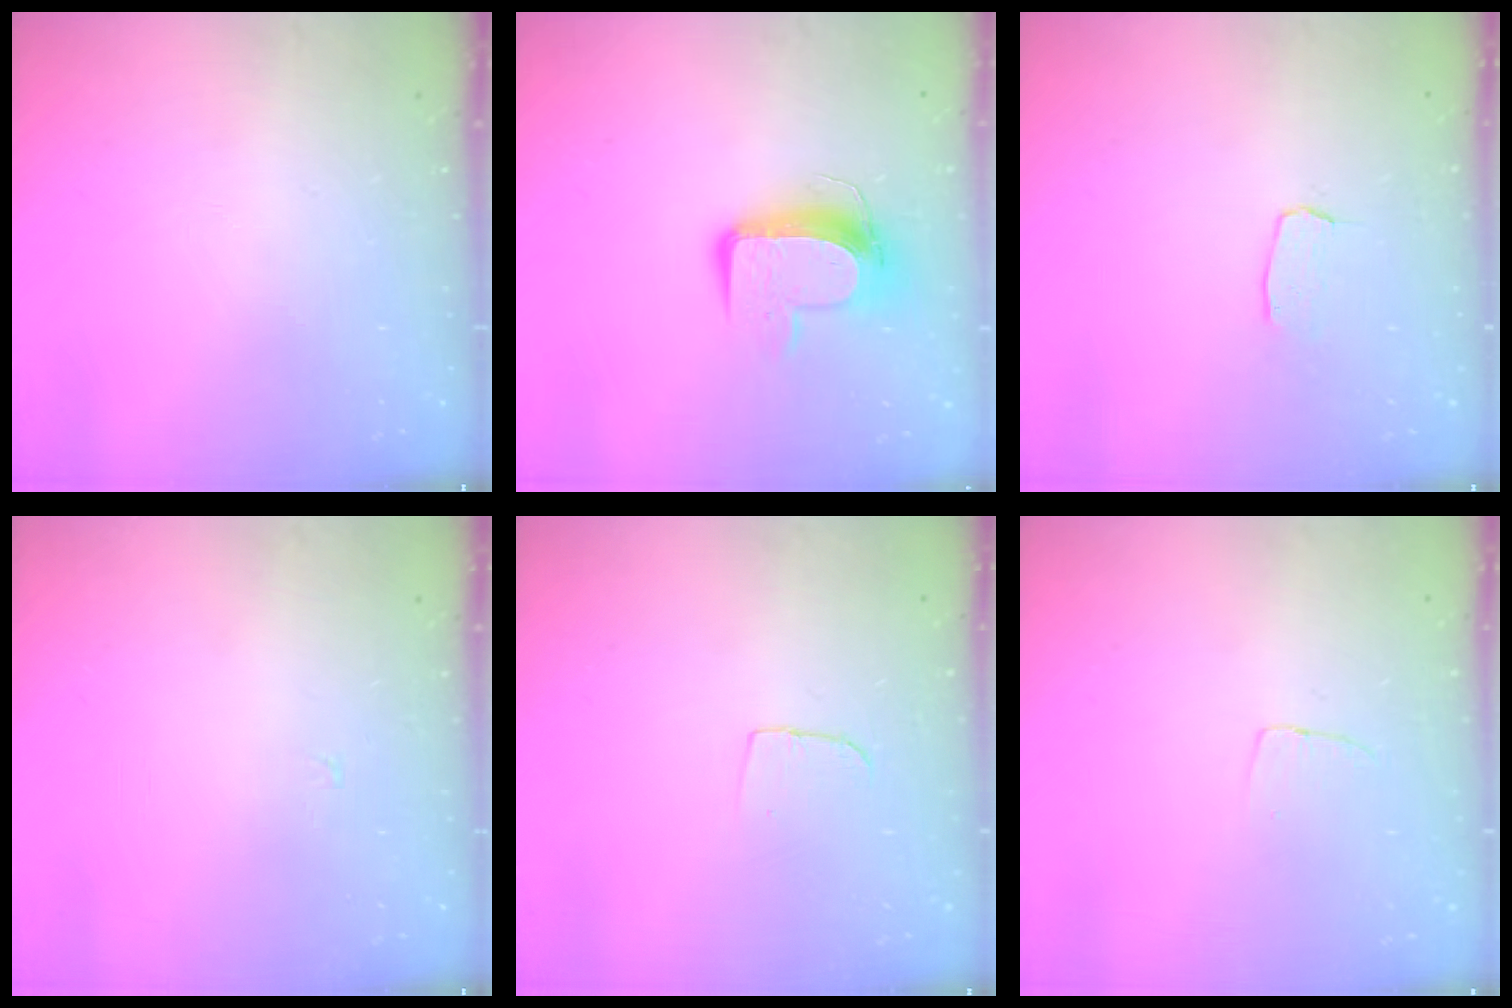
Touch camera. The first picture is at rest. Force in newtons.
{"total": 10.8, "press": 10.8, "slide": 1.0}
{"total": 2.9, "press": 2.9, "slide": 0.2}
{"total": 0.0}
{"total": 3.8, "press": 3.8, "slide": 0.4}
{"total": 2.9, "press": 2.9, "slide": 0.1}